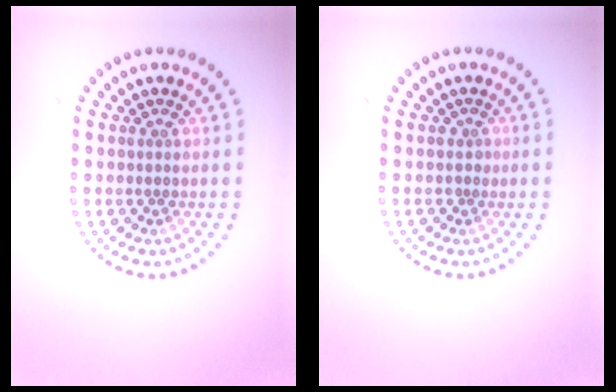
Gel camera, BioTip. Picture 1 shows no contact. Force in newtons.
{"total": 0.7, "press": 0.3, "slide": 0.6}